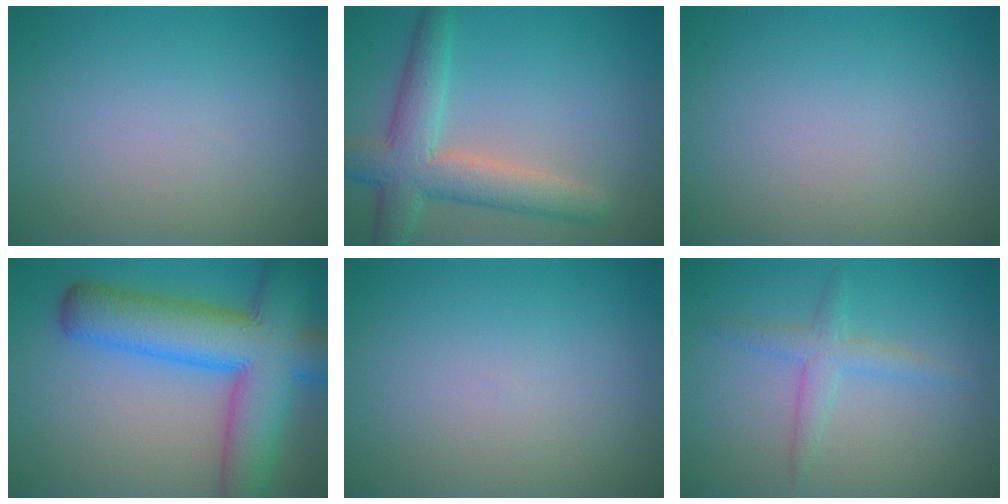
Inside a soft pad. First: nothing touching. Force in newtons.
{"total": 5.8, "press": 5.8, "slide": 0.3}
{"total": 0.0}
{"total": 12.0, "press": 12.0, "slide": 0.4}
{"total": 0.0}
{"total": 2.2, "press": 2.2, "slide": 0.2}